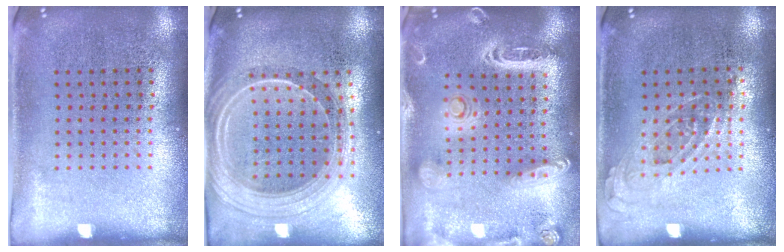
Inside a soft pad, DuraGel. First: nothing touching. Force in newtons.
{"total": 2.4, "press": 2.1, "slide": 1.2}
{"total": 2.7, "press": 2.3, "slide": 1.3}
{"total": 0.7, "press": 0.6, "slide": 0.3}